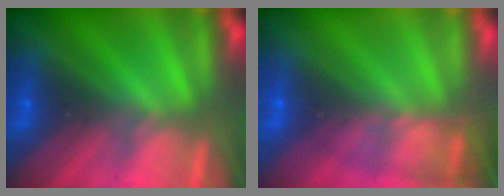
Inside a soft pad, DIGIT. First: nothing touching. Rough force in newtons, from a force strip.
{"total": 7.5}